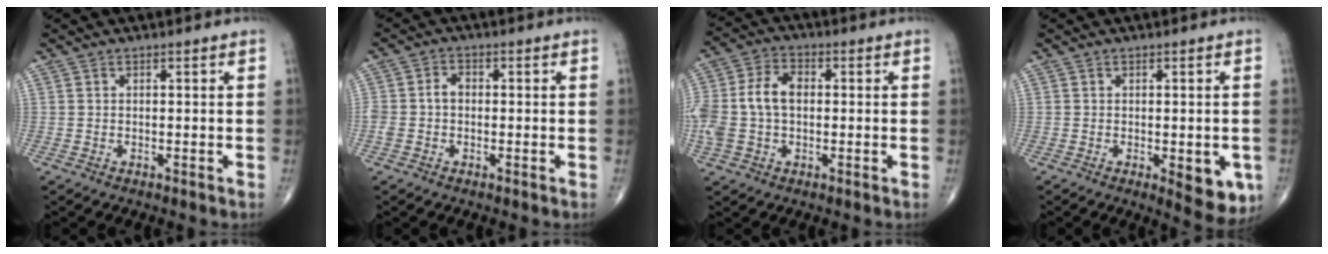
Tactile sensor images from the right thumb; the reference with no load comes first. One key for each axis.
{"total": 3.6, "fx": -0.4, "fy": 2.6, "fz": 2.4, "tx": -0.053, "ty": 0.016, "tz": -0.011}
{"total": 11.7, "fx": 0.0, "fy": 7.8, "fz": 8.7, "tx": -0.190, "ty": 0.030, "tz": 0.000}
{"total": 7.6, "fx": -2.1, "fy": 3.1, "fz": 6.6, "tx": -0.060, "ty": -0.011, "tz": -0.020}